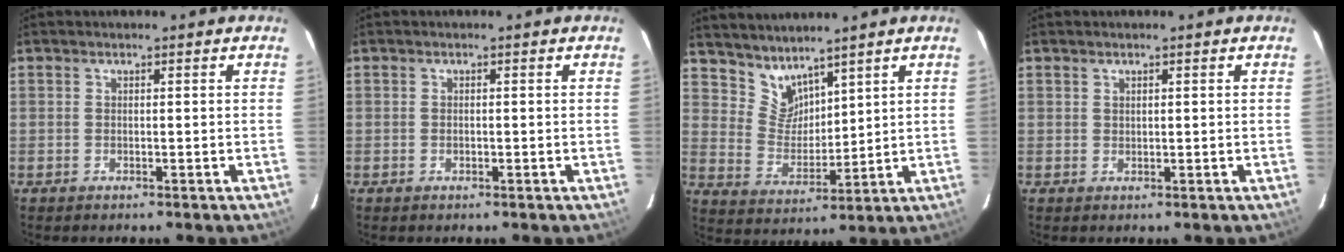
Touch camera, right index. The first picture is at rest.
{"total": 0.8, "force": [-0.2, 0.5, 0.5], "torque": [-0.010, 0.002, -0.004]}
{"total": 6.9, "force": [6.0, 3.0, 1.4], "torque": [-0.019, -0.002, 0.127]}
{"total": 0.7, "force": [0.5, 0.4, 0.2], "torque": [-0.003, 0.002, 0.010]}